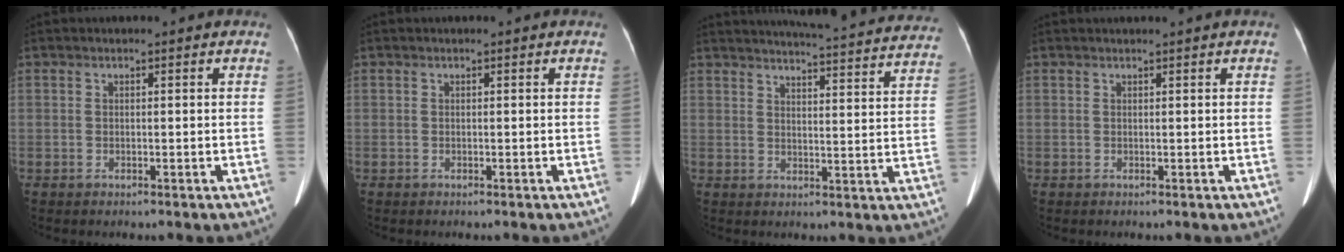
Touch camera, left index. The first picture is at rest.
{"total": 0.0}
{"total": 26.1, "force": [24.8, 2.0, 7.9], "torque": [-0.110, -0.062, 0.283]}
{"total": 1.2, "force": [1.1, -0.3, 0.5], "torque": [-0.008, 0.012, 0.024]}